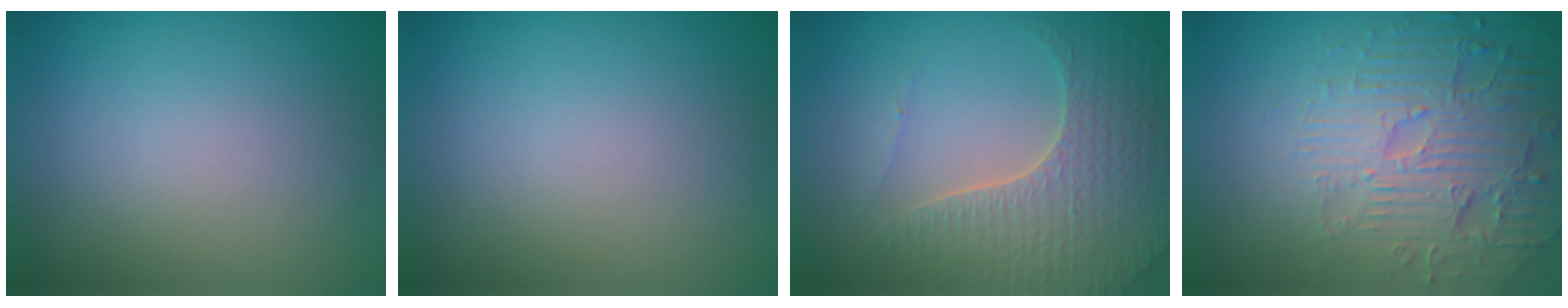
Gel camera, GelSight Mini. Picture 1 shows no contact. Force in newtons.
{"total": 0.0}
{"total": 5.0, "press": 4.5, "slide": 2.3}
{"total": 5.8, "press": 4.9, "slide": 3.2}